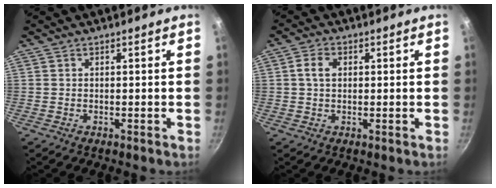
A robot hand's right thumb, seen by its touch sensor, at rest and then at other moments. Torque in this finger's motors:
{"motor_torque": [0.00, 0.00, 0.08, -0.11, 0.02]}